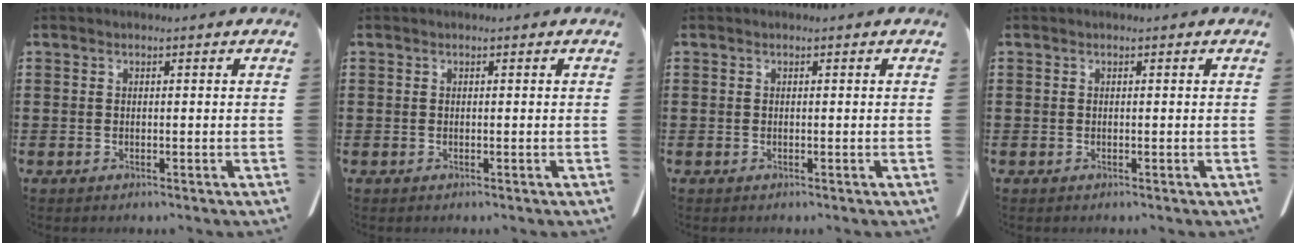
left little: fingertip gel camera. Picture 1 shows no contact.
{"total": 0.0}
{"total": 0.0}
{"total": 0.0}